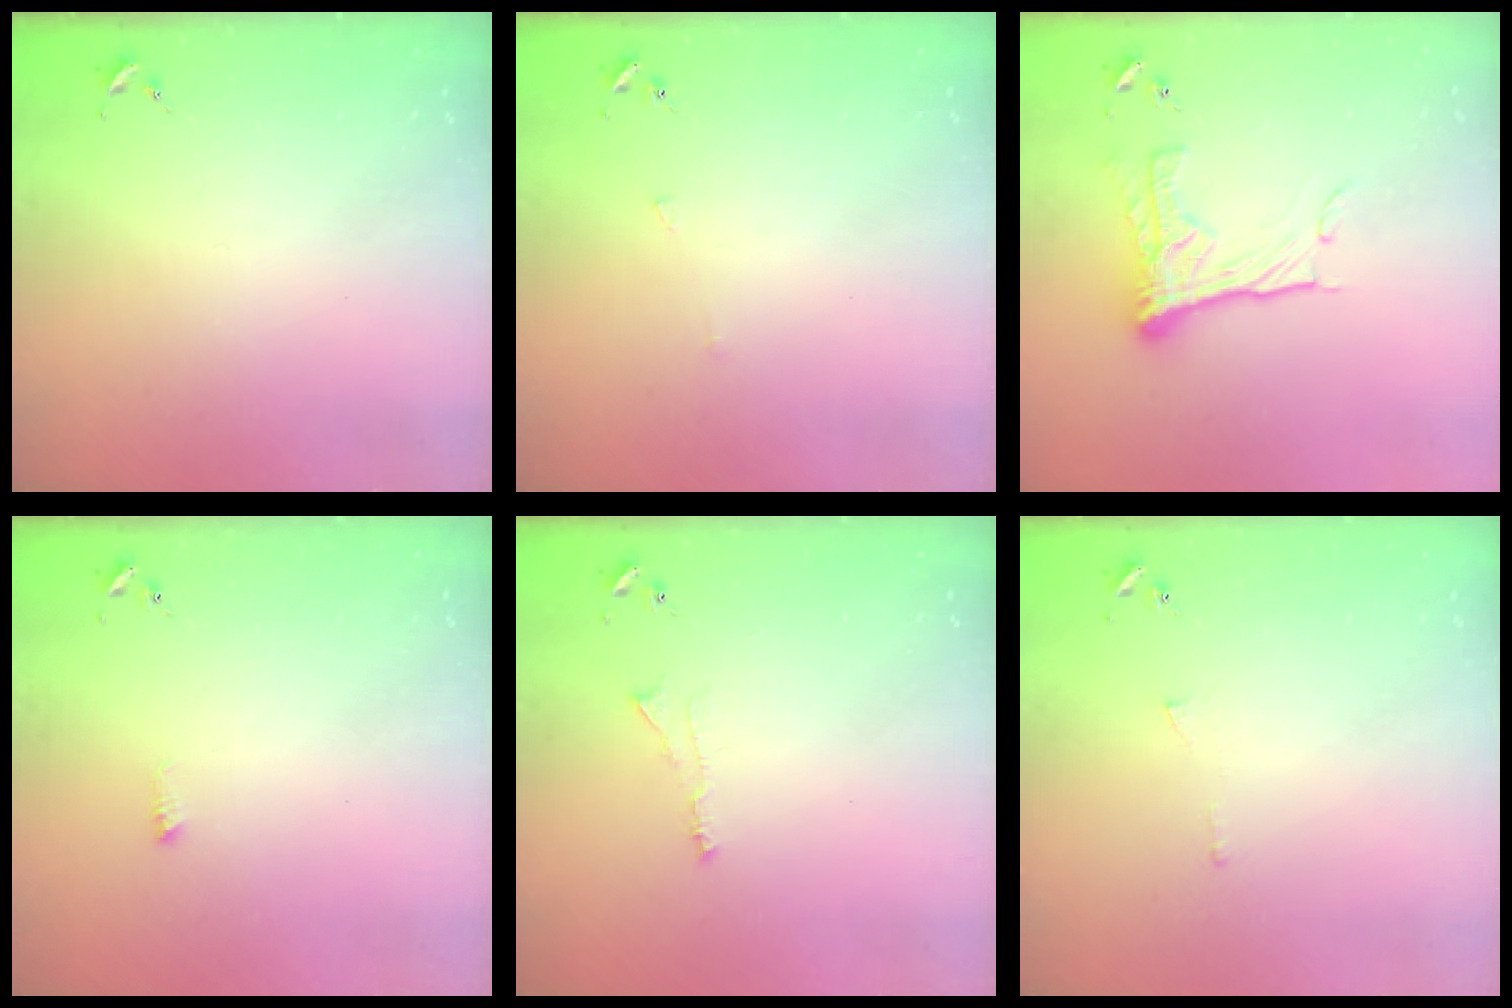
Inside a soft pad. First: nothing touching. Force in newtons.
{"total": 3.8, "press": 3.8, "slide": 0.5}
{"total": 16.1, "press": 16.0, "slide": 1.0}
{"total": 6.1, "press": 6.1, "slide": 0.8}
{"total": 3.2, "press": 3.2, "slide": 0.3}
{"total": 3.1, "press": 3.1, "slide": 0.6}